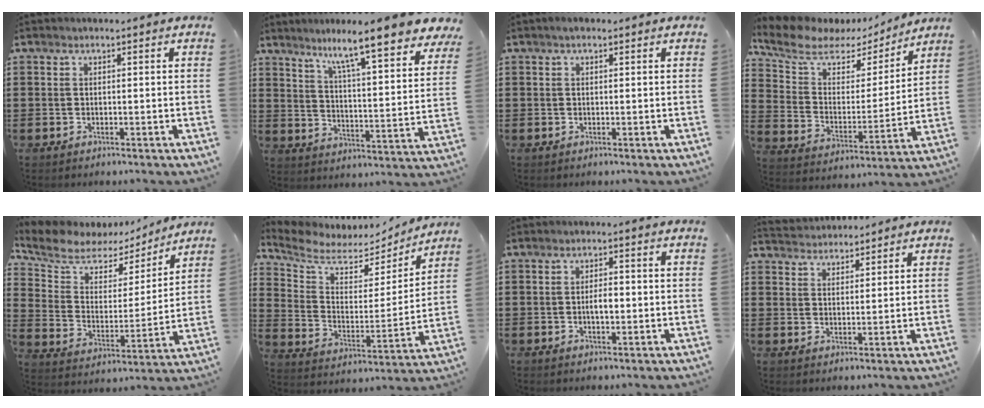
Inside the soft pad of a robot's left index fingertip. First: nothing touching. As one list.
[{"total": 9.8, "force": [8.0, -0.6, 5.6], "torque": [-0.120, -0.055, 0.125]}, {"total": 0.8, "force": [0.2, 0.5, 0.6], "torque": [-0.012, 0.005, 0.003]}, {"total": 8.1, "force": [6.6, 3.7, 2.7], "torque": [-0.095, -0.032, 0.114]}, {"total": 7.5, "force": [6.3, 3.7, 2.0], "torque": [-0.084, -0.034, 0.108]}, {"total": 6.2, "force": [5.6, 2.5, 1.3], "torque": [-0.065, -0.044, 0.094]}, {"total": 2.6, "force": [-0.3, 1.1, 2.4], "torque": [-0.038, 0.000, -0.008]}, {"total": 3.0, "force": [2.9, 0.4, -0.6], "torque": [0.000, -0.007, 0.054]}]